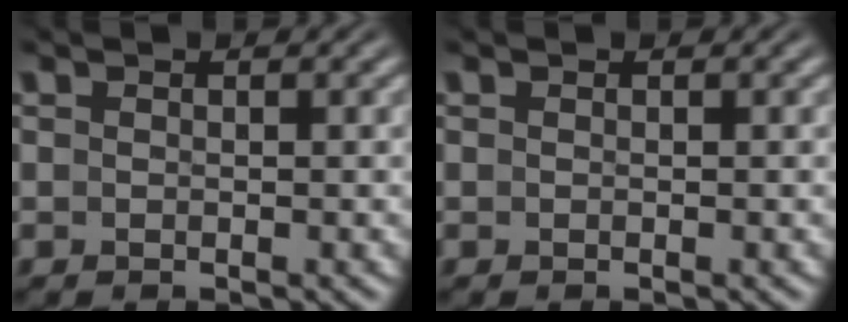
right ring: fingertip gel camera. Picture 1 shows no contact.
{"total": 0.0}